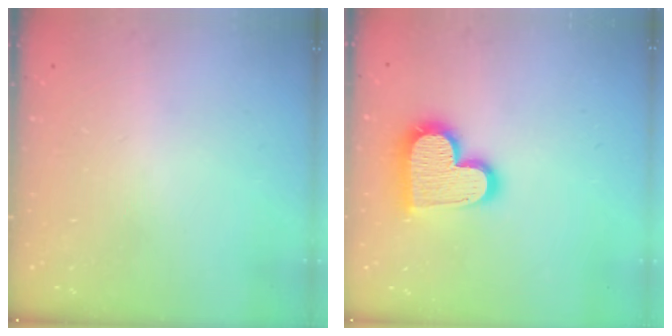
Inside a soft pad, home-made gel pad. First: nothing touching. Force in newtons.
{"total": 17.9, "press": 17.9, "slide": 1.1}